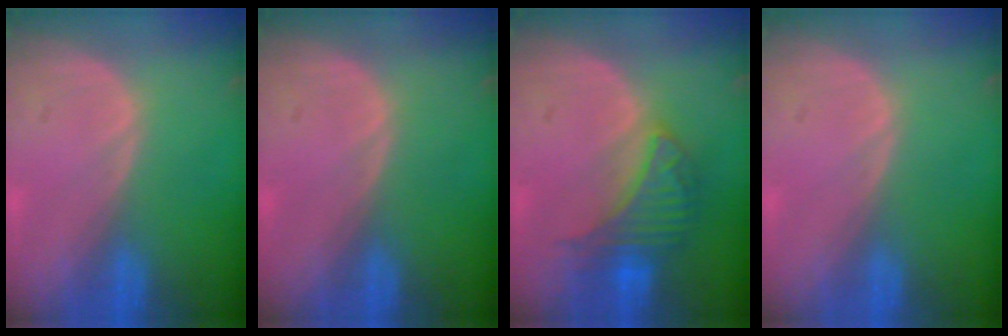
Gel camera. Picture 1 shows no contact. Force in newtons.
{"total": 0.0}
{"total": 6.6, "press": 6.4, "slide": 1.6}
{"total": 0.0}